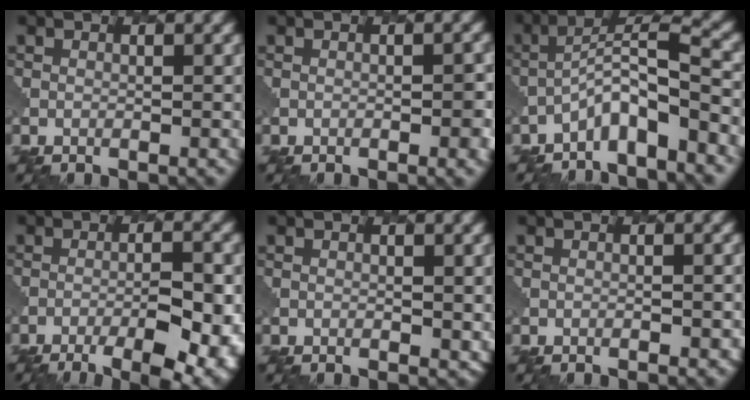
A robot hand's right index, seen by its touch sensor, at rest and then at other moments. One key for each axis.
{"total": 1.9, "fx": -0.4, "fy": 0.6, "fz": 1.7, "tx": -0.018, "ty": 0.004, "tz": -0.004}
{"total": 4.9, "fx": -3.0, "fy": 0.8, "fz": 3.8, "tx": -0.070, "ty": 0.014, "tz": -0.062}
{"total": 8.6, "fx": -4.3, "fy": 2.5, "fz": 7.0, "tx": -0.102, "ty": -0.006, "tz": -0.054}
{"total": 1.5, "fx": 0.3, "fy": 0.9, "fz": 1.2, "tx": -0.013, "ty": -0.003, "tz": 0.007}
{"total": 0.8, "fx": -0.3, "fy": 0.5, "fz": 0.6, "tx": 0.000, "ty": 0.003, "tz": 0.003}